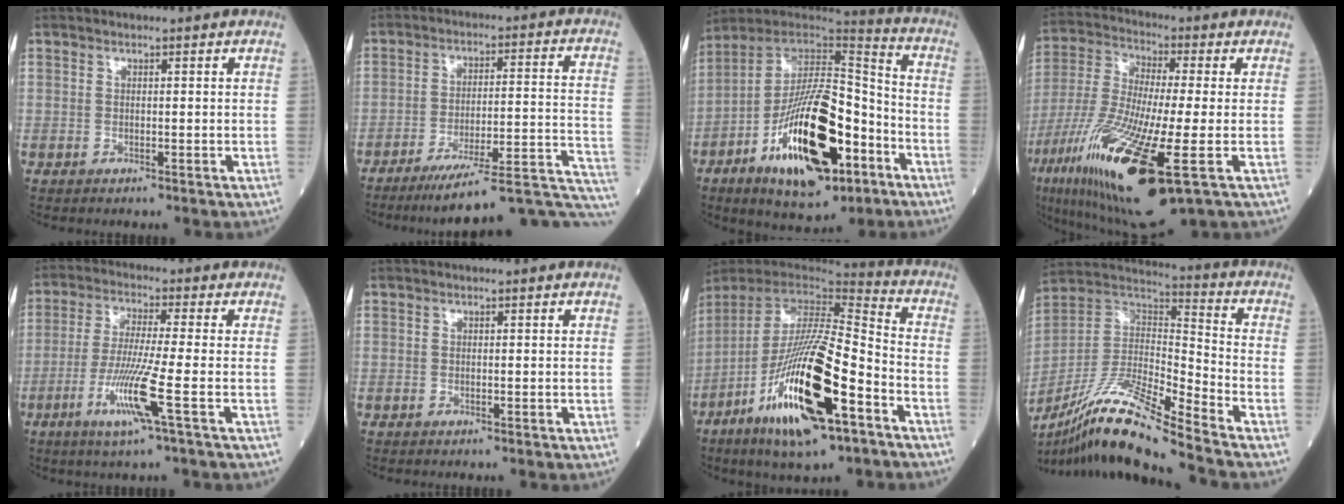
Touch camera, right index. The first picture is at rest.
{"total": 22.7, "force": [-19.9, 0.9, 10.8], "torque": [-0.066, 0.019, -0.273]}
{"total": 23.2, "force": [-10.2, 8.1, 19.3], "torque": [-0.341, -0.012, -0.163]}
{"total": 23.3, "force": [-8.2, 4.1, 21.4], "torque": [-0.456, -0.052, -0.144]}
{"total": 9.0, "force": [-3.5, -1.3, 8.2], "torque": [-0.162, -0.023, -0.074]}
{"total": 0.0}
{"total": 22.9, "force": [-10.8, 4.2, 19.7], "torque": [-0.381, -0.044, -0.195]}
{"total": 18.1, "force": [-13.9, 0.2, 11.5], "torque": [-0.243, -0.011, -0.261]}